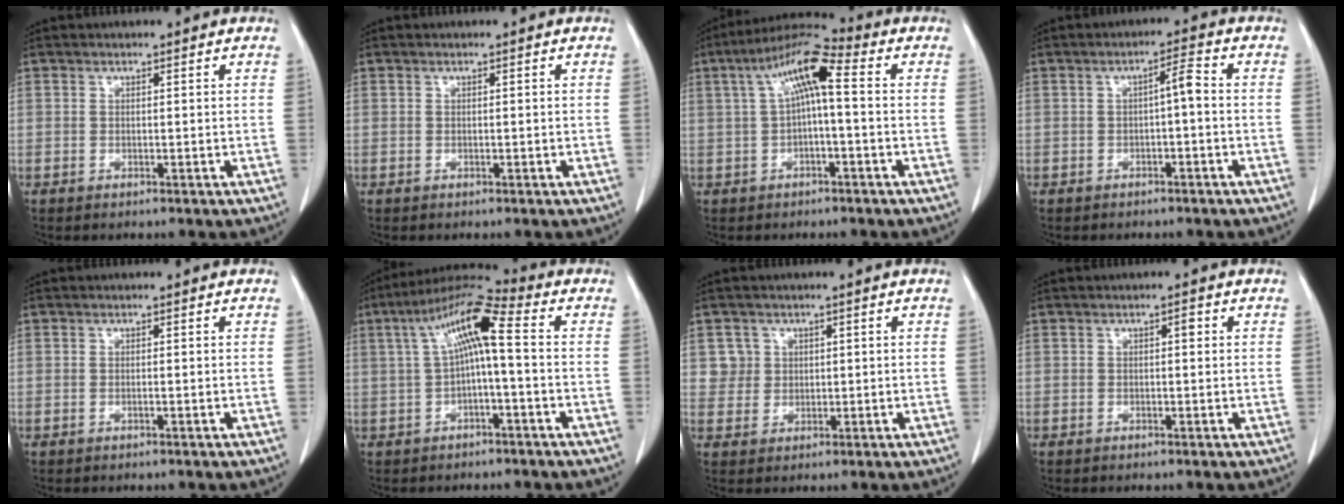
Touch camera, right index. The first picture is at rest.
{"total": 0.0}
{"total": 9.1, "force": [1.5, 1.6, 8.8], "torque": [-0.164, 0.038, 0.021]}
{"total": 2.9, "force": [-0.3, 0.4, 2.8], "torque": [-0.042, 0.009, -0.006]}
{"total": 0.0}
{"total": 9.7, "force": [1.1, 1.2, 9.5], "torque": [-0.179, 0.040, 0.016]}
{"total": 3.1, "force": [1.1, 2.9, -0.3], "torque": [0.022, 0.004, 0.017]}
{"total": 0.9, "force": [0.2, 0.3, 0.8], "torque": [-0.010, 0.004, 0.001]}